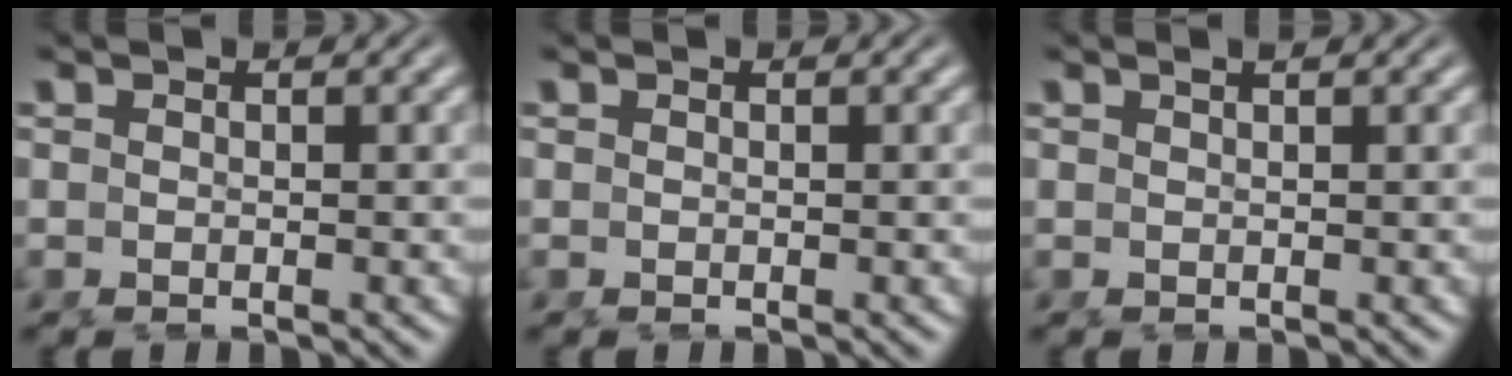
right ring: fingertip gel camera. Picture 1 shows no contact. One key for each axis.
{"total": 0.0}
{"total": 0.5, "fx": 0.4, "fy": -0.1, "fz": 0.3, "tx": -0.004, "ty": 0.002, "tz": 0.010}